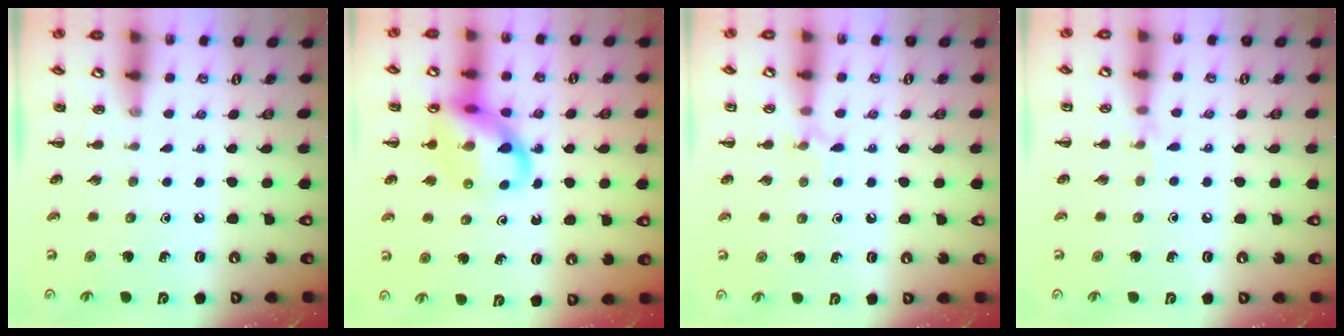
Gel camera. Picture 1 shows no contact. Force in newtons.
{"total": 15.8, "press": 15.7, "slide": 2.0}
{"total": 5.8, "press": 5.5, "slide": 2.0}
{"total": 4.8, "press": 4.5, "slide": 1.6}